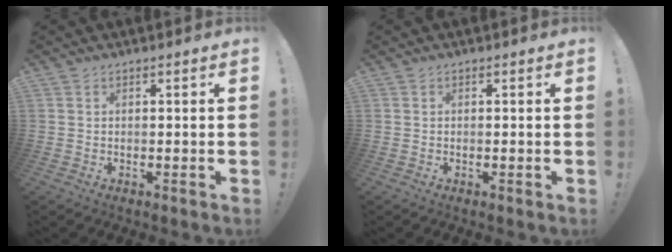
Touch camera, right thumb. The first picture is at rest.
{"total": 0.0}